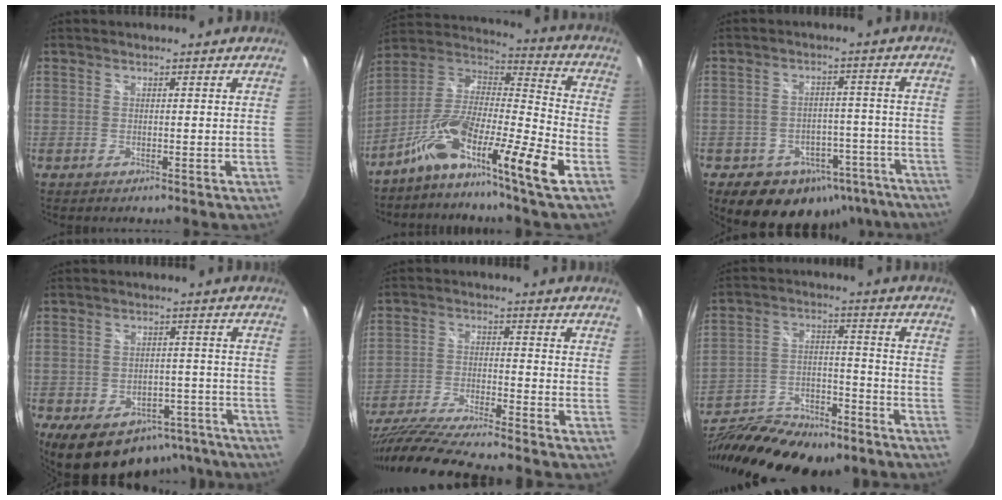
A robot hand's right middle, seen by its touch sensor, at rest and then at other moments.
{"total": 15.3, "force": [-8.6, 0.6, 12.6], "torque": [-0.233, -0.012, -0.172]}
{"total": 15.6, "force": [-9.9, 10.4, 6.1], "torque": [-0.113, 0.028, -0.098]}
{"total": 17.1, "force": [-11.5, 10.0, 7.7], "torque": [-0.148, 0.008, -0.128]}
{"total": 18.2, "force": [-15.9, 0.4, 8.9], "torque": [-0.183, -0.046, -0.278]}
{"total": 26.9, "force": [-20.7, 10.0, 14.0], "torque": [-0.289, -0.033, -0.323]}